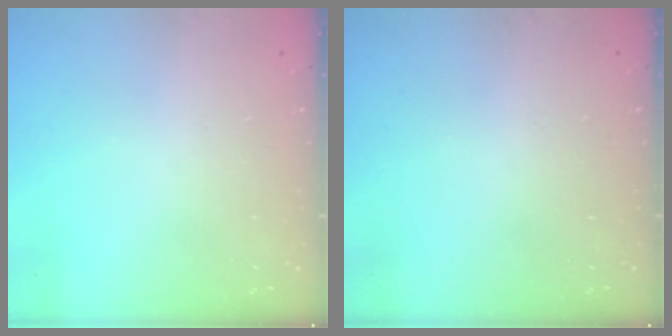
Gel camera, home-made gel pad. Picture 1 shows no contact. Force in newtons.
{"total": 0.0}